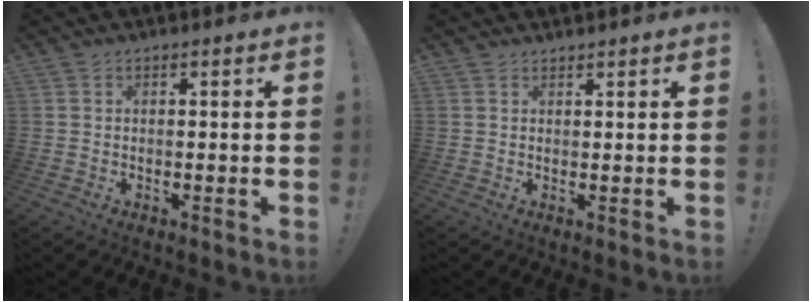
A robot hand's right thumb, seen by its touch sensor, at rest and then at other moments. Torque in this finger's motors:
{"motor_torque": [0.05, 0.08, -0.12, 0.14, 0.04]}